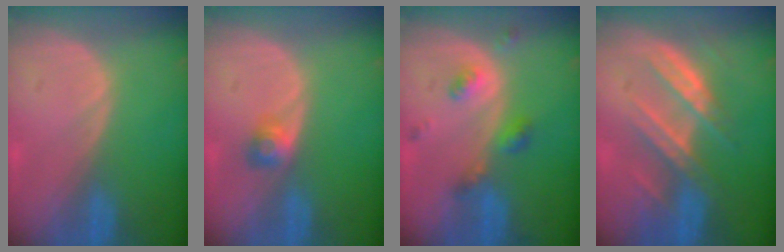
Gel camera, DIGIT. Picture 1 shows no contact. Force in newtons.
{"total": 2.6, "press": 2.3, "slide": 1.1}
{"total": 5.0, "press": 4.4, "slide": 2.4}
{"total": 7.5, "press": 7.2, "slide": 1.9}